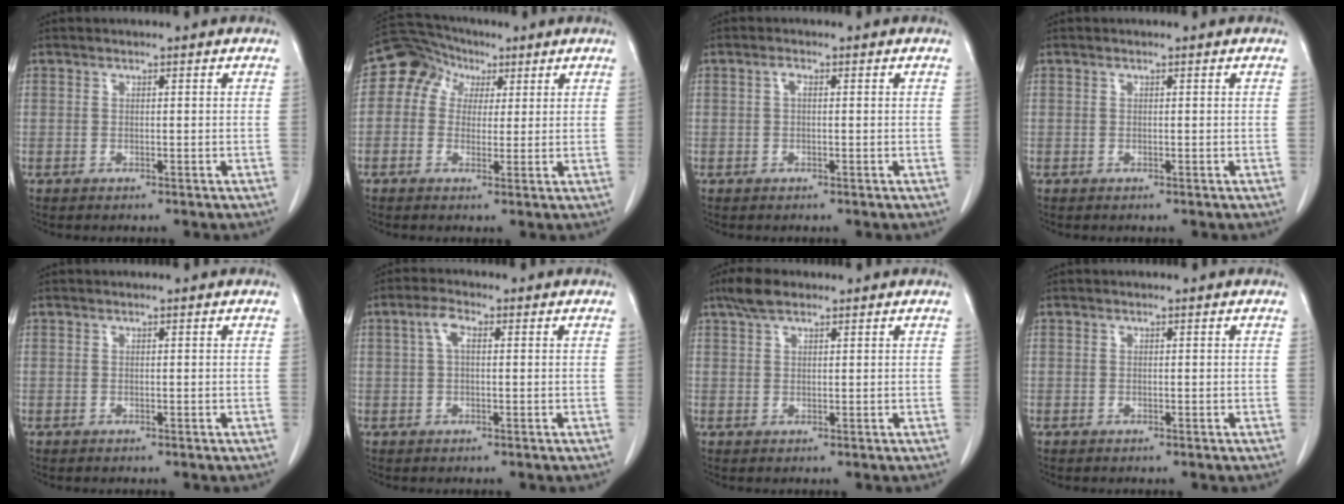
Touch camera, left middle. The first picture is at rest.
{"total": 6.7, "force": [2.2, 5.7, 2.7], "torque": [-0.051, 0.034, 0.034]}
{"total": 1.1, "force": [0.1, 0.5, 1.0], "torque": [-0.017, 0.003, 0.001]}
{"total": 0.0}
{"total": 0.0}
{"total": 3.0, "force": [0.7, 1.2, 2.6], "torque": [-0.055, 0.014, 0.015]}
{"total": 3.5, "force": [2.6, 1.4, 1.9], "torque": [-0.044, 0.012, 0.049]}
{"total": 0.0}